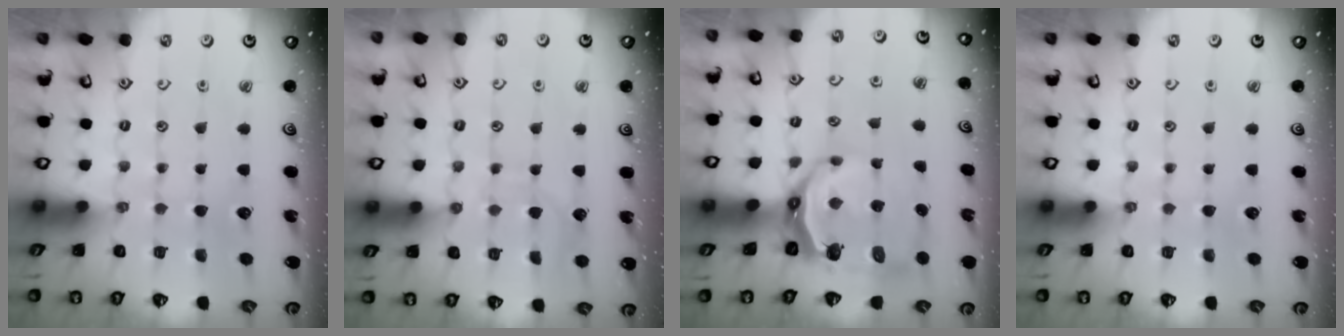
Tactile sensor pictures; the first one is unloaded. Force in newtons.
{"total": 4.6, "press": 4.5, "slide": 0.5}
{"total": 8.2, "press": 7.2, "slide": 3.8}
{"total": 0.0}